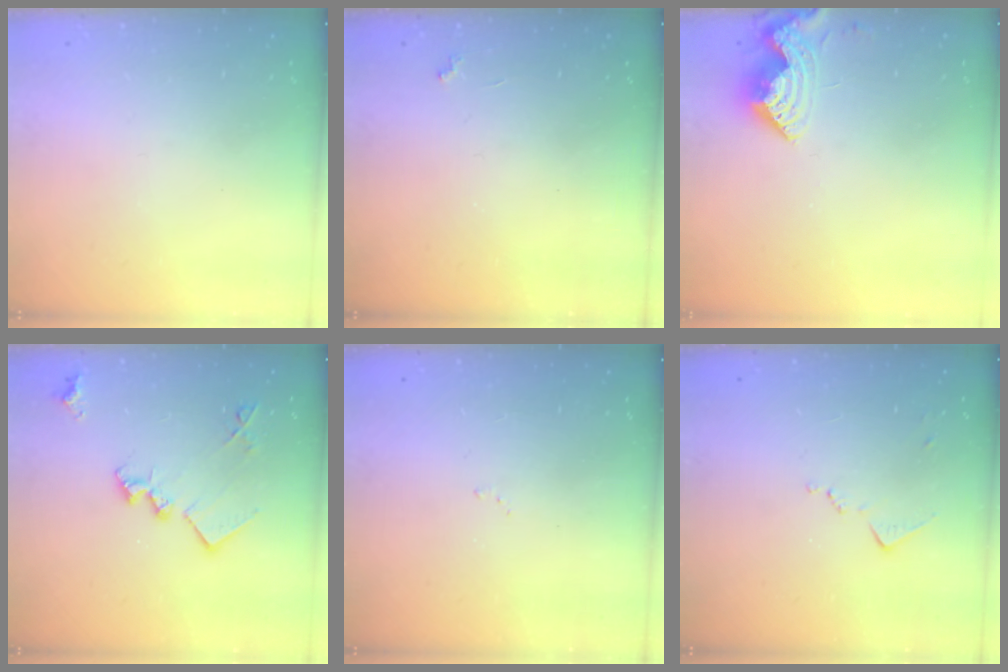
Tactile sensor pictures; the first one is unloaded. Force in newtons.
{"total": 2.3, "press": 2.3, "slide": 0.4}
{"total": 8.3, "press": 8.3, "slide": 0.6}
{"total": 14.1, "press": 14.1, "slide": 0.6}
{"total": 5.3, "press": 5.3, "slide": 0.7}
{"total": 8.1, "press": 8.1, "slide": 0.9}